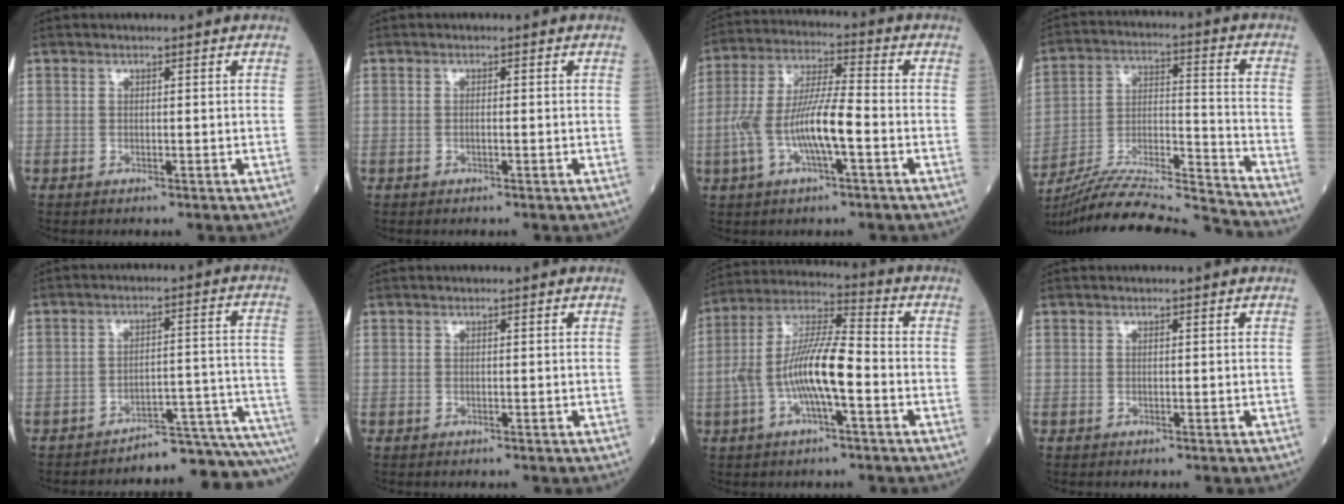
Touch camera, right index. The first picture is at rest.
{"total": 0.6, "force": [-0.1, 0.1, 0.5], "torque": [-0.011, 0.000, -0.002]}
{"total": 11.0, "force": [-2.9, 1.8, 10.4], "torque": [-0.215, 0.013, -0.055]}
{"total": 21.6, "force": [-20.5, -1.0, 6.6], "torque": [-0.141, -0.006, -0.336]}
{"total": 13.7, "force": [-13.5, 0.1, 2.6], "torque": [0.003, 0.050, -0.172]}
{"total": 0.0}
{"total": 11.9, "force": [-2.8, 2.3, 11.4], "torque": [-0.231, 0.018, -0.054]}
{"total": 0.0}